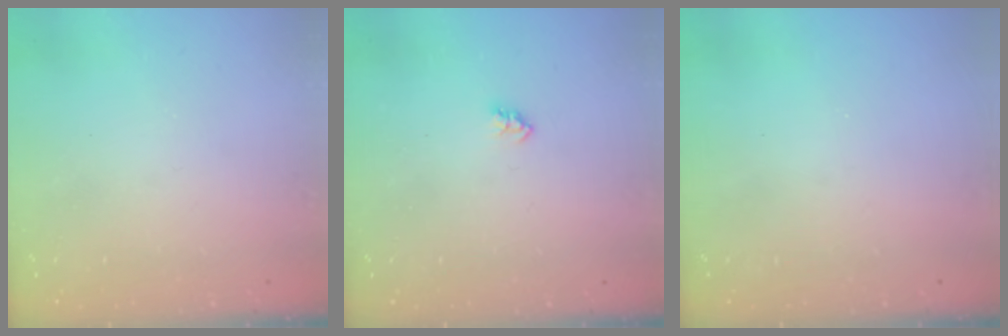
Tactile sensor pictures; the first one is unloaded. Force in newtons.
{"total": 2.3, "press": 2.2, "slide": 0.4}
{"total": 0.0}